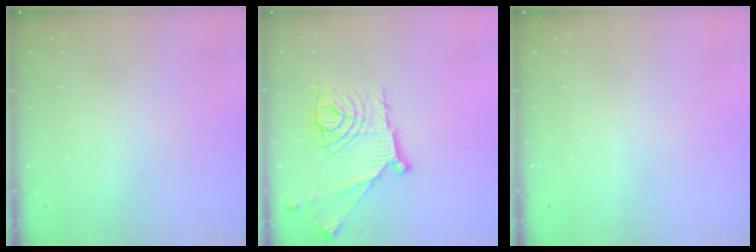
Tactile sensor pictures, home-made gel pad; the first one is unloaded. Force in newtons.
{"total": 18.2, "press": 18.2, "slide": 1.2}
{"total": 0.0}